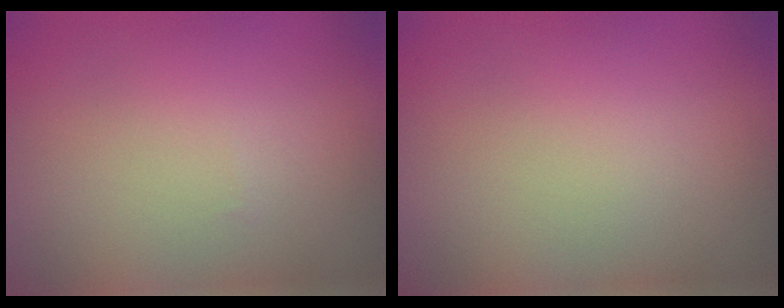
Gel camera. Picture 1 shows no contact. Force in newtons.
{"total": 0.0}